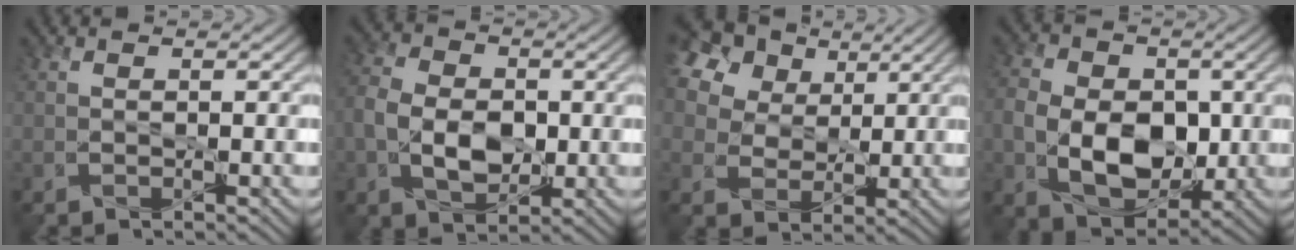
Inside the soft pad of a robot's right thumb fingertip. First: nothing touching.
{"total": 7.9, "force": [-1.1, 5.6, 5.5], "torque": [-0.139, -0.011, -0.021]}
{"total": 19.5, "force": [10.6, 13.7, 8.8], "torque": [-0.274, 0.056, 0.213]}
{"total": 11.7, "force": [-1.5, 8.2, 8.2], "torque": [-0.169, -0.016, -0.025]}